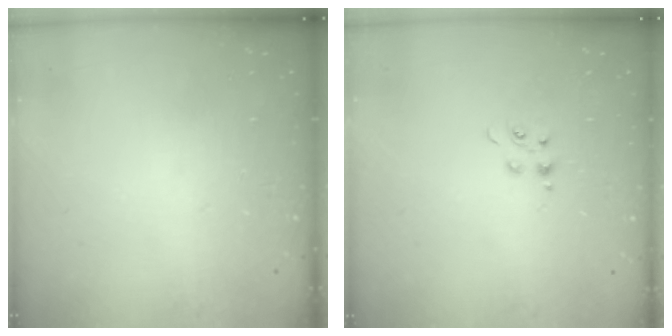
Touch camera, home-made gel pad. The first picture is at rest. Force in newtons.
{"total": 5.3, "press": 5.3, "slide": 0.5}